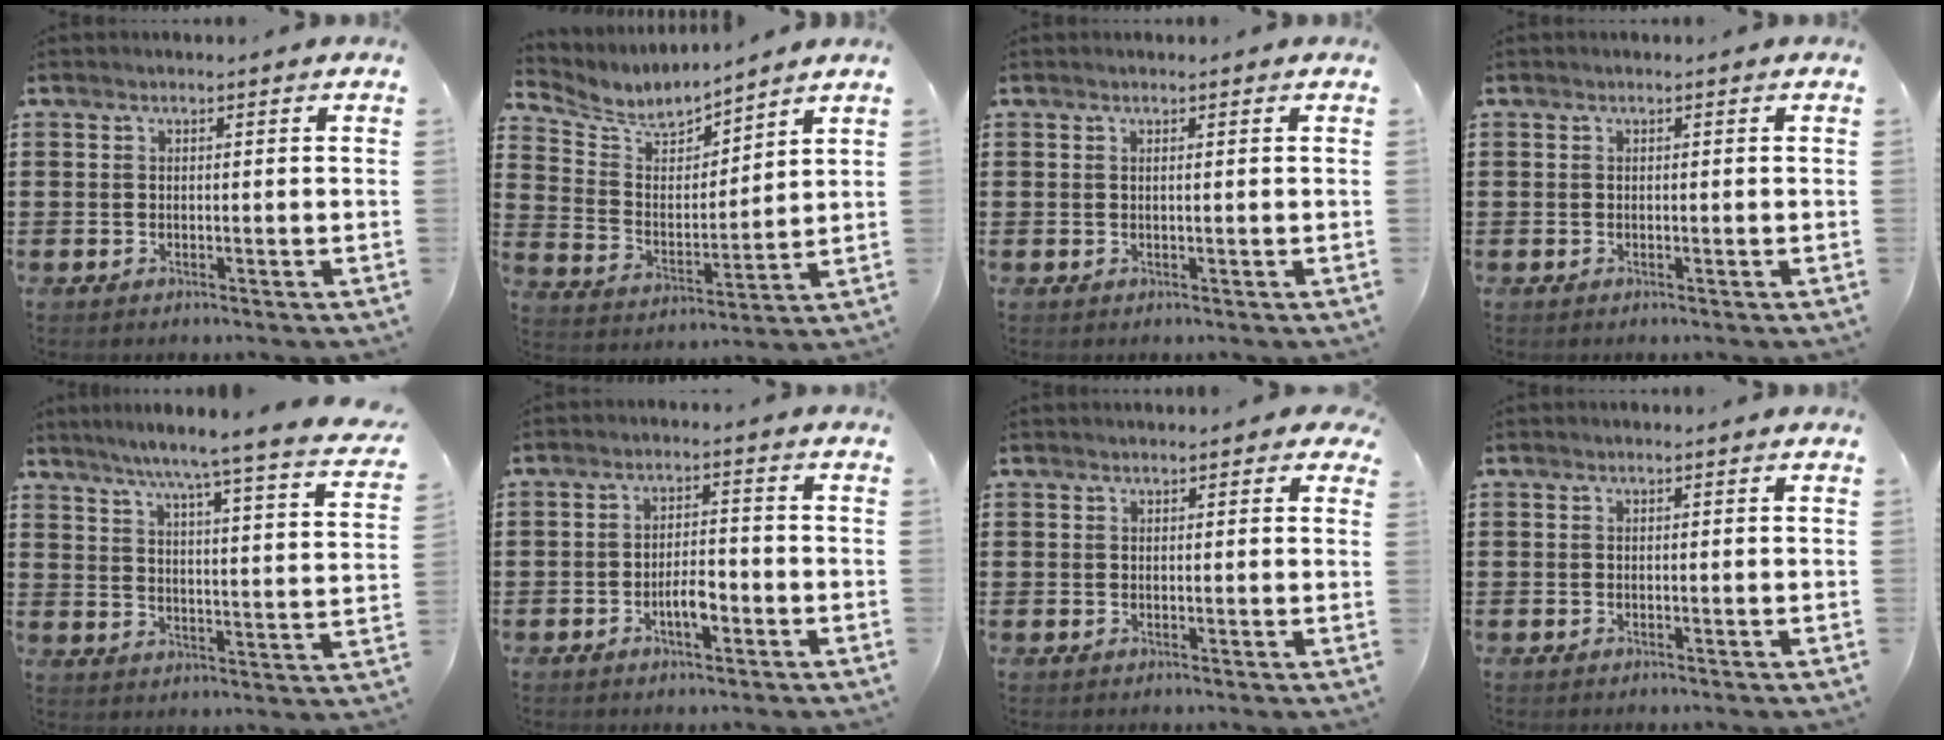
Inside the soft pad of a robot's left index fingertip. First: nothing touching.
{"total": 6.6, "force": [6.1, 1.8, 1.7], "torque": [-0.070, -0.040, 0.105]}
{"total": 0.5, "force": [0.3, -0.1, 0.4], "torque": [-0.007, -0.002, 0.006]}
{"total": 0.0}
{"total": 6.0, "force": [4.9, -1.2, 3.2], "torque": [-0.084, -0.047, 0.072]}
{"total": 4.1, "force": [-1.6, 1.5, 3.5], "torque": [-0.060, 0.008, -0.030]}
{"total": 1.5, "force": [1.2, 0.8, 0.2], "torque": [-0.001, 0.002, 0.021]}
{"total": 0.0}